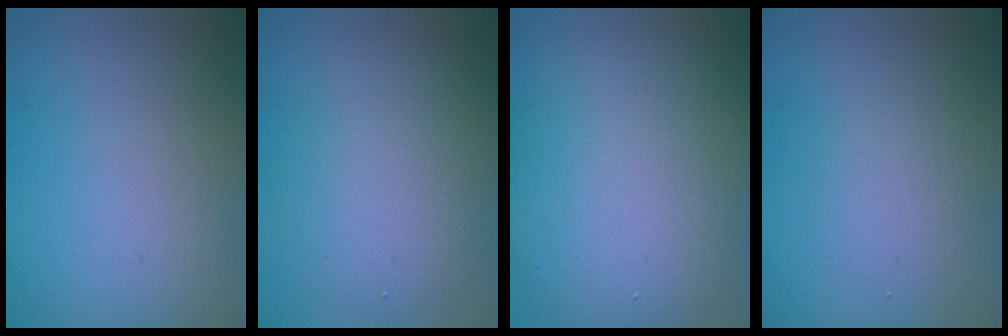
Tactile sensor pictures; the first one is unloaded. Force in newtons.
{"total": 4.7, "press": 4.7, "slide": 0.3}
{"total": 9.7, "press": 9.7, "slide": 0.6}
{"total": 1.6, "press": 1.6, "slide": 0.1}